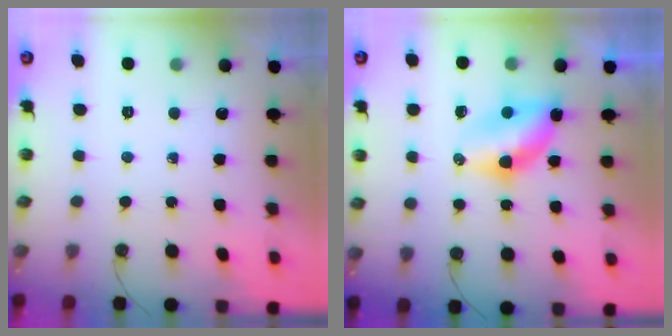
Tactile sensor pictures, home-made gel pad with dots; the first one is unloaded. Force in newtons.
{"total": 6.5, "press": 6.4, "slide": 0.6}